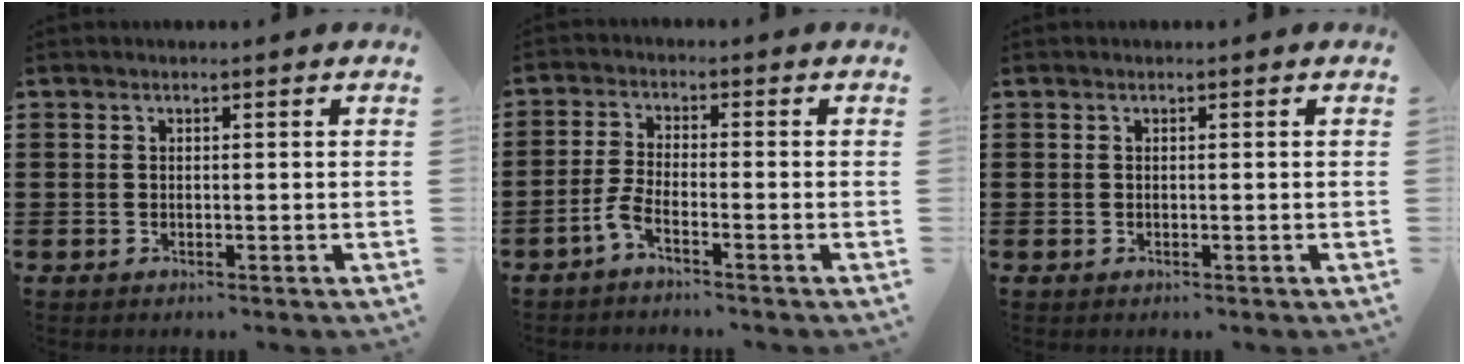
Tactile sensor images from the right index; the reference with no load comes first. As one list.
[{"total": 3.2, "force": [-2.2, 0.4, 2.3], "torque": [-0.063, -0.005, -0.047]}, {"total": 0.0}]